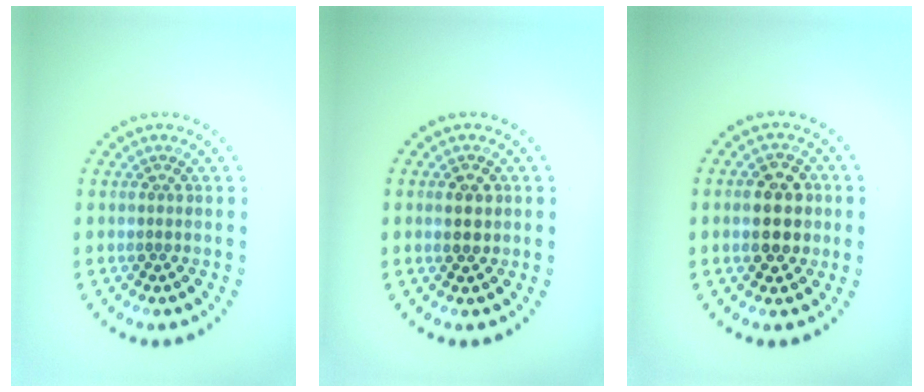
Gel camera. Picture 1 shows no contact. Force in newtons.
{"total": 1.9, "press": 1.9, "slide": 0.2}
{"total": 4.4, "press": 4.3, "slide": 0.2}